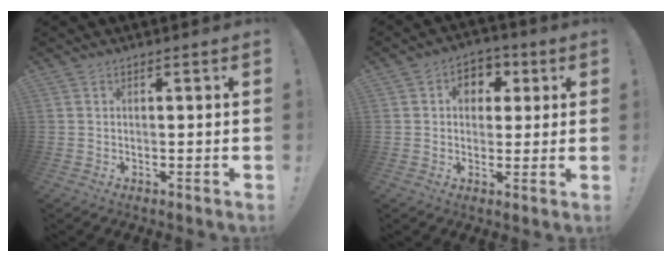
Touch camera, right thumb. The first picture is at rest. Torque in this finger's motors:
{"motor_torque": [0.69, 1.32, 0.50, 0.33, -0.01]}